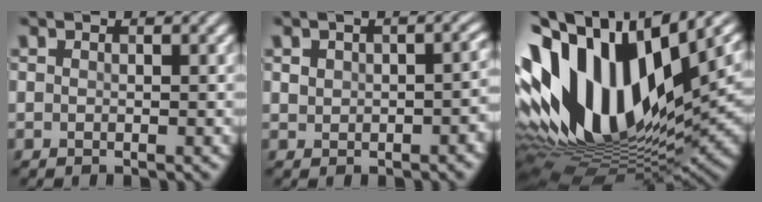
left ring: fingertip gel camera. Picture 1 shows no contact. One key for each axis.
{"total": 4.4, "fx": 0.2, "fy": 2.9, "fz": 3.4, "tx": -0.037, "ty": 0.004, "tz": 0.009}
{"total": 16.6, "fx": 3.4, "fy": 9.0, "fz": 13.5, "tx": -0.265, "ty": 0.020, "tz": 0.053}